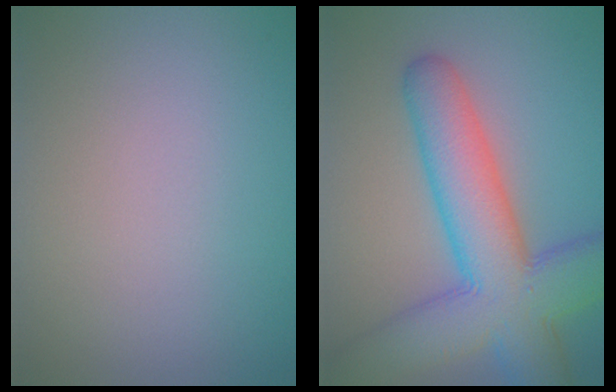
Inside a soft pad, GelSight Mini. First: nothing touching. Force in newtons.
{"total": 10.4, "press": 10.4, "slide": 0.2}